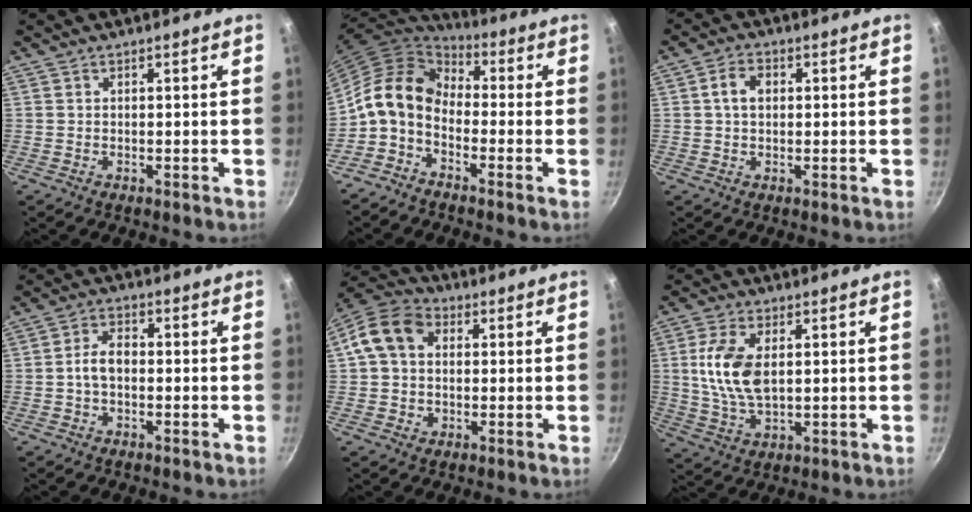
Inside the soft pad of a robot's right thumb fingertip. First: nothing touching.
{"total": 12.0, "force": [-1.9, 8.5, 8.2], "torque": [-0.142, 0.050, -0.061]}
{"total": 4.4, "force": [0.7, 3.1, 3.1], "torque": [-0.043, 0.011, 0.006]}
{"total": 4.9, "force": [-0.6, 3.1, 3.7], "torque": [-0.060, 0.022, -0.016]}
{"total": 11.2, "force": [1.9, 8.8, 6.6], "torque": [-0.100, 0.019, 0.016]}
{"total": 10.9, "force": [1.7, 6.0, 9.0], "torque": [-0.173, -0.005, 0.034]}